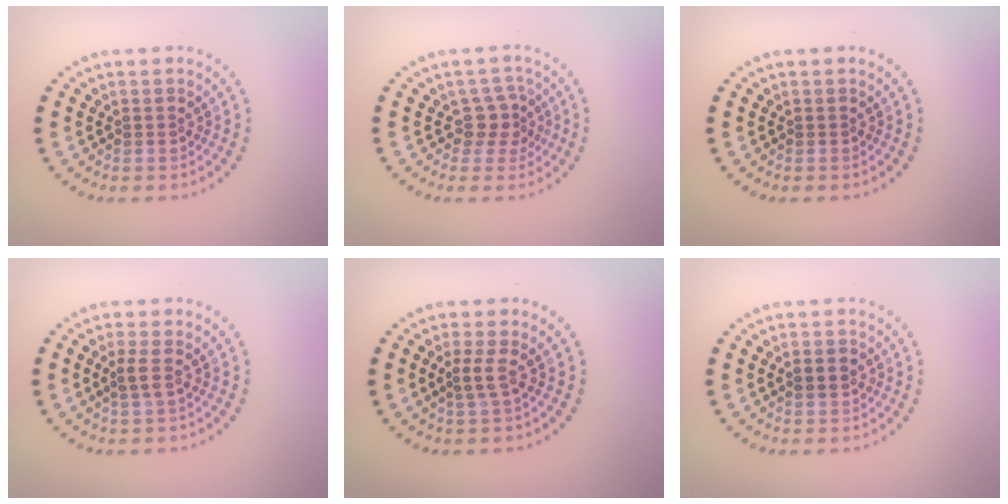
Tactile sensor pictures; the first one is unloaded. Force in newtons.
{"total": 2.3, "press": 1.8, "slide": 1.6}
{"total": 0.0}
{"total": 1.3, "press": 1.1, "slide": 0.7}
{"total": 1.4, "press": 0.9, "slide": 1.0}
{"total": 1.7, "press": 1.7, "slide": 0.1}